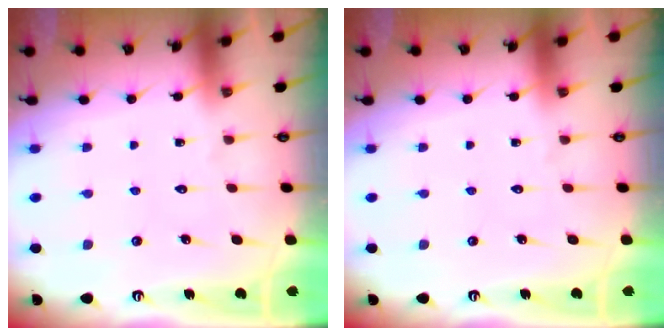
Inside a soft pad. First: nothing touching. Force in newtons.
{"total": 0.0}